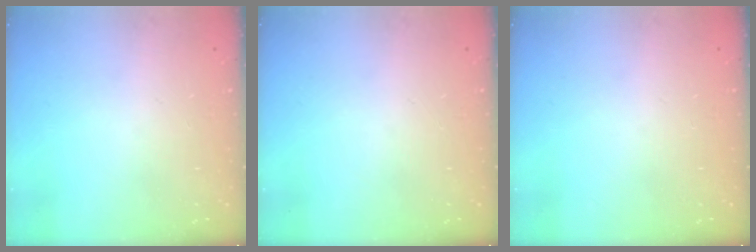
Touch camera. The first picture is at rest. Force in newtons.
{"total": 0.0}
{"total": 0.0}